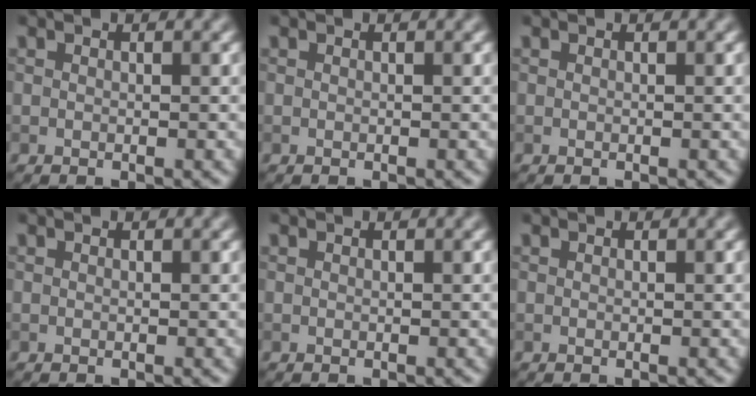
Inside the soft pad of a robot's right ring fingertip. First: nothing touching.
{"total": 0.0}
{"total": 0.0}
{"total": 0.0}
{"total": 0.0}
{"total": 0.0}